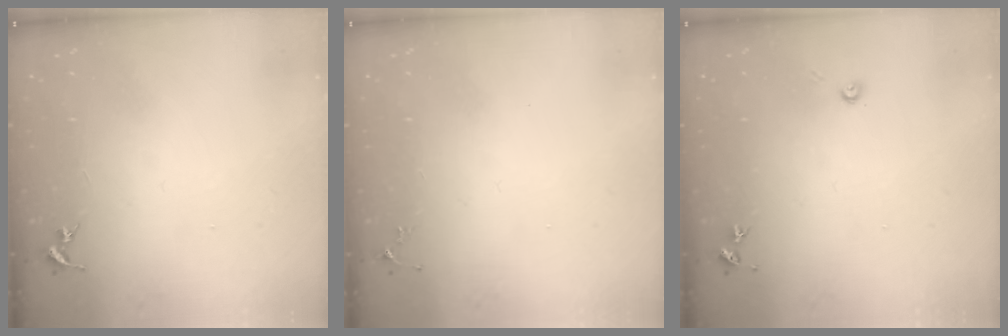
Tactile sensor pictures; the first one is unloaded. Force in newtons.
{"total": 3.5, "press": 3.5, "slide": 0.5}
{"total": 3.5, "press": 3.5, "slide": 0.2}